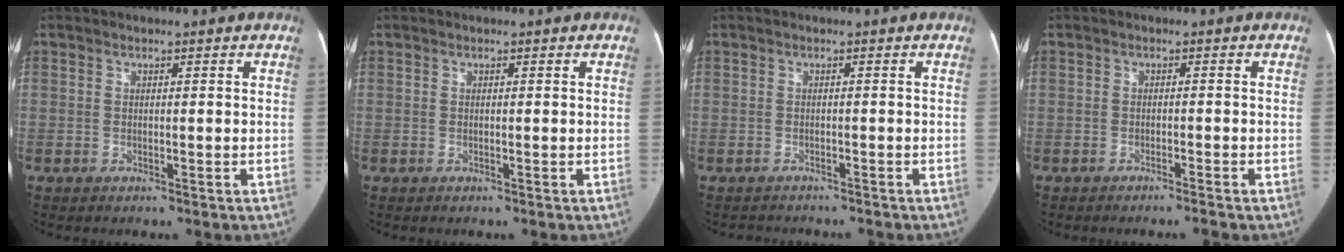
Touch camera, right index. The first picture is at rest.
{"total": 0.0}
{"total": 3.3, "force": [-2.9, 1.6, -0.1], "torque": [0.002, 0.001, -0.041]}
{"total": 1.5, "force": [-1.3, -0.3, 0.5], "torque": [-0.009, 0.002, -0.021]}